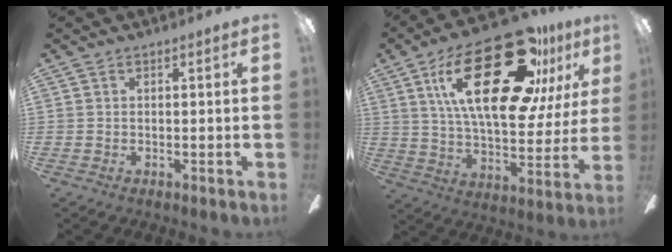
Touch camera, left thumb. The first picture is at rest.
{"total": 30.1, "force": [14.8, 12.0, 23.3], "torque": [-0.378, -0.070, 0.241]}